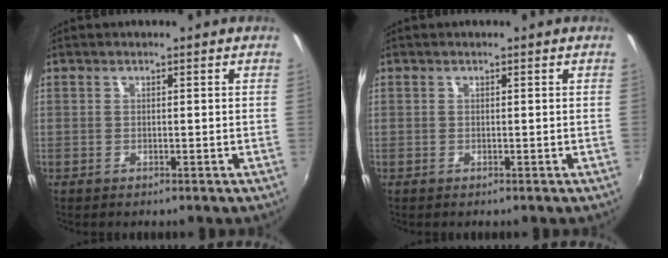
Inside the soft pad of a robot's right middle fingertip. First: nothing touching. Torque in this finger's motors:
{"motor_torque": [0.00, 0.00, 0.00, 0.00]}